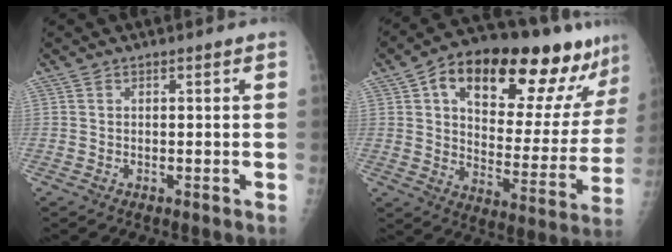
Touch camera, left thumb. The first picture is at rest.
{"total": 26.6, "force": [15.2, 10.8, 19.0], "torque": [-0.229, -0.020, 0.230]}